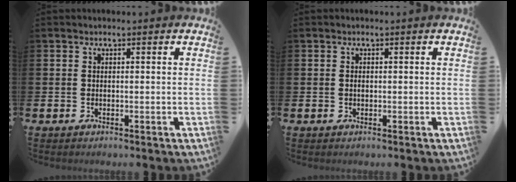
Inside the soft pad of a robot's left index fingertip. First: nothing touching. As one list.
[{"total": 0.5, "force": [0.1, 0.3, 0.4], "torque": [-0.008, 0.000, 0.002]}]